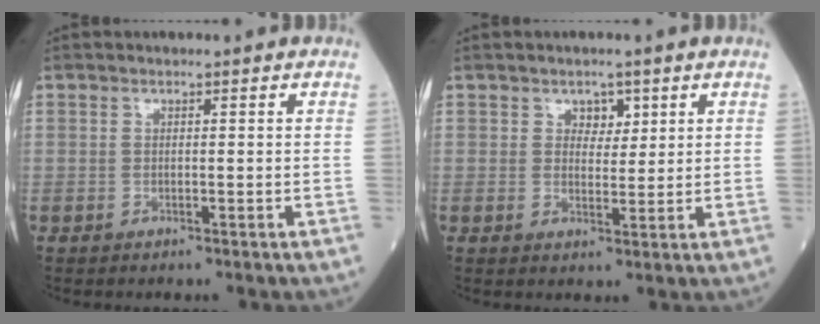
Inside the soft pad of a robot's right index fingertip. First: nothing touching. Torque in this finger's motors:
{"motor_torque": [0.00, 0.00, 0.01, 0.00]}